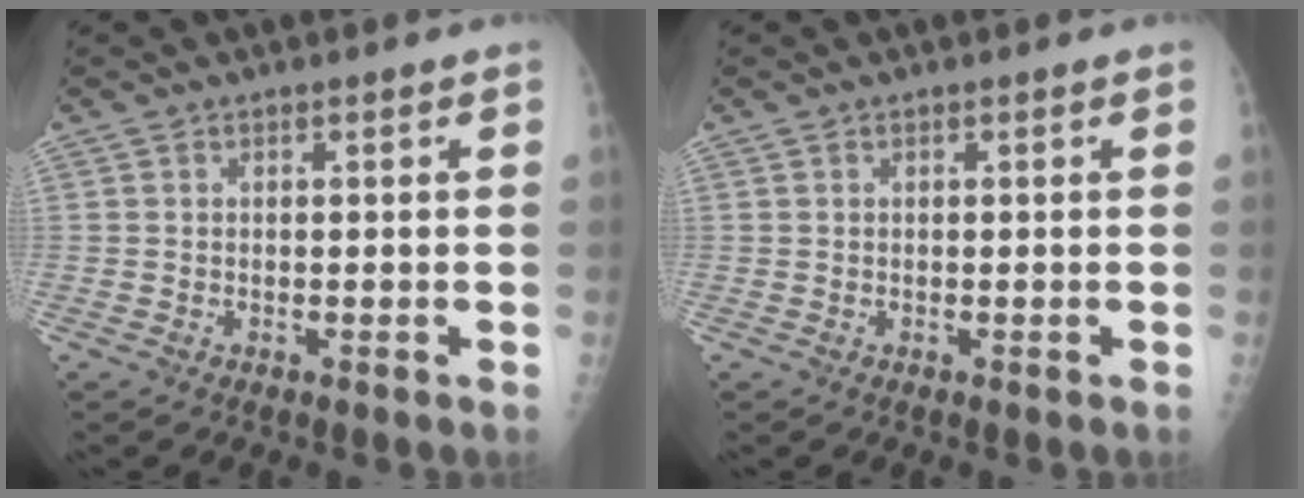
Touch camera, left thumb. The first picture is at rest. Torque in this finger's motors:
{"motor_torque": [0.17, 0.01, -0.04, -0.06, -0.01]}